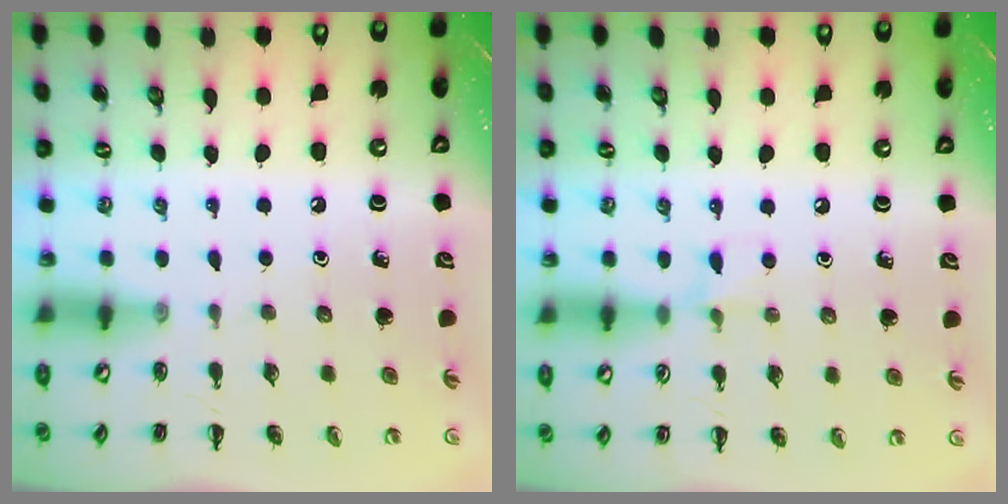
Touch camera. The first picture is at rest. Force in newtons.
{"total": 4.0, "press": 3.8, "slide": 1.4}